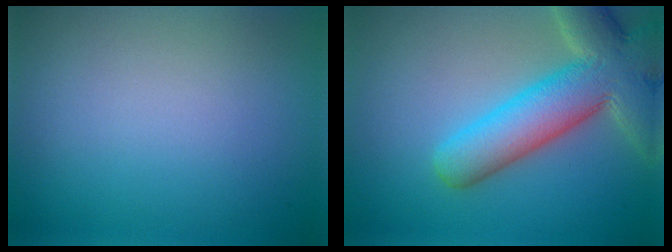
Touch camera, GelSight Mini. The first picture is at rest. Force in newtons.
{"total": 9.2, "press": 9.2, "slide": 0.9}